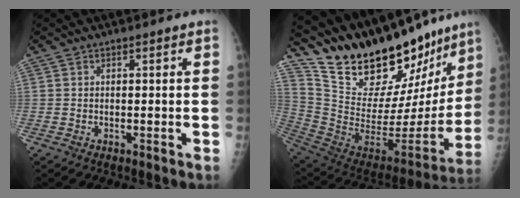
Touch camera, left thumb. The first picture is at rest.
{"total": 33.2, "force": [26.2, 12.3, 16.3], "torque": [-0.233, -0.111, 0.408]}